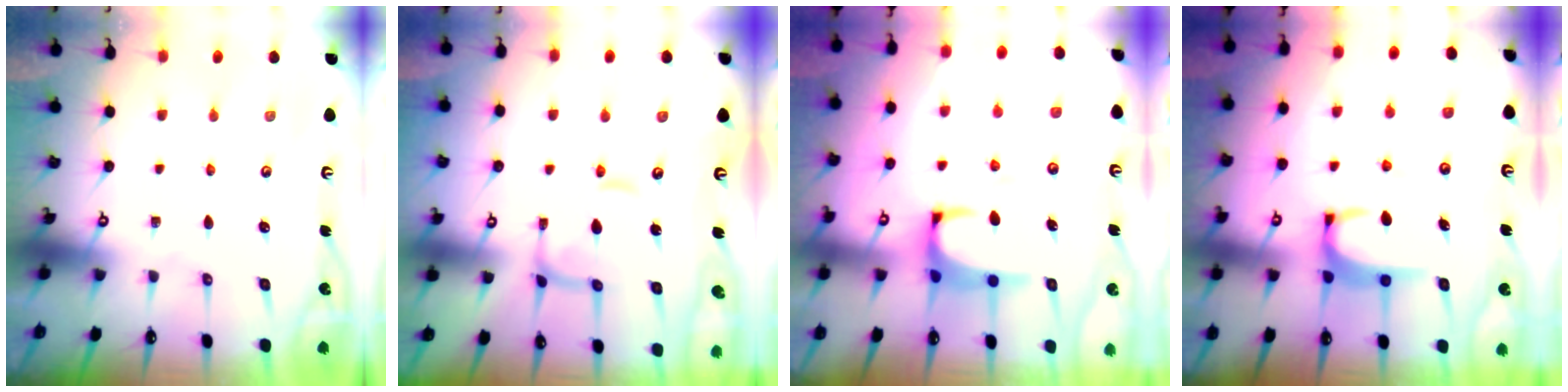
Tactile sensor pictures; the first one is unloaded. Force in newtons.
{"total": 1.7, "press": 1.7, "slide": 0.4}
{"total": 1.4, "press": 1.3, "slide": 0.5}
{"total": 2.7, "press": 2.7, "slide": 0.5}